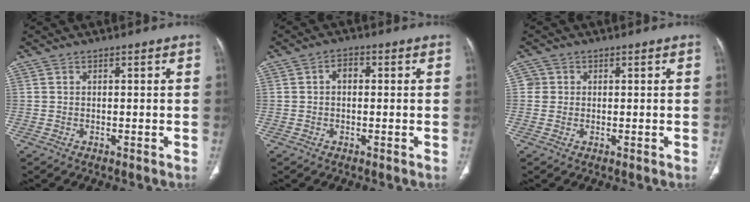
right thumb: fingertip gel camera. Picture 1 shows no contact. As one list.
[{"total": 2.6, "force": [0.2, 1.8, 1.8], "torque": [-0.023, 0.013, -0.003]}, {"total": 1.9, "force": [0.2, 1.9, 0.2], "torque": [0.010, 0.005, 0.000]}]